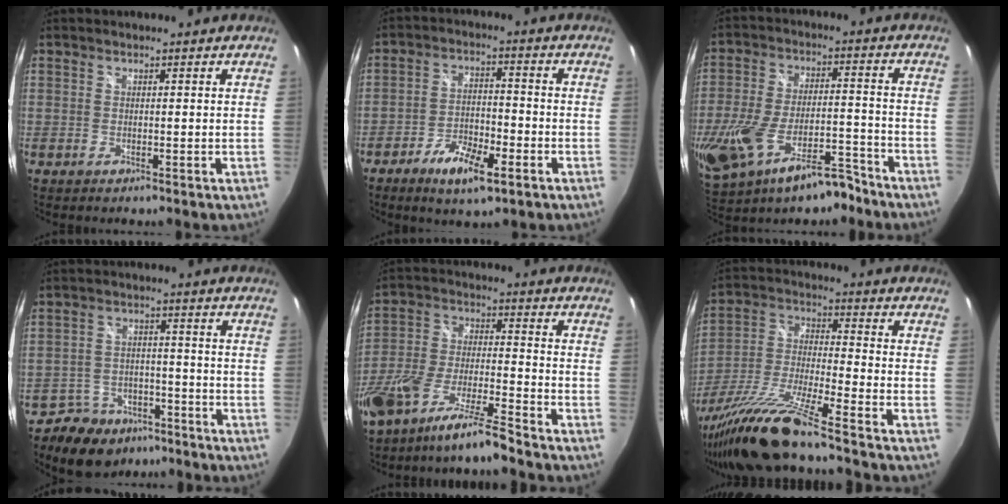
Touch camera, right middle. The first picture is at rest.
{"total": 9.0, "force": [-5.3, 3.0, 6.7], "torque": [-0.140, -0.006, -0.091]}
{"total": 20.5, "force": [-12.3, 8.9, 13.7], "torque": [-0.297, -0.035, -0.197]}
{"total": 9.7, "force": [-6.9, 6.3, 2.7], "torque": [-0.066, 0.015, -0.096]}
{"total": 11.5, "force": [-9.2, 0.8, 6.9], "torque": [-0.148, -0.013, -0.168]}
{"total": 16.8, "force": [-14.0, -1.5, 9.3], "torque": [-0.186, -0.039, -0.260]}